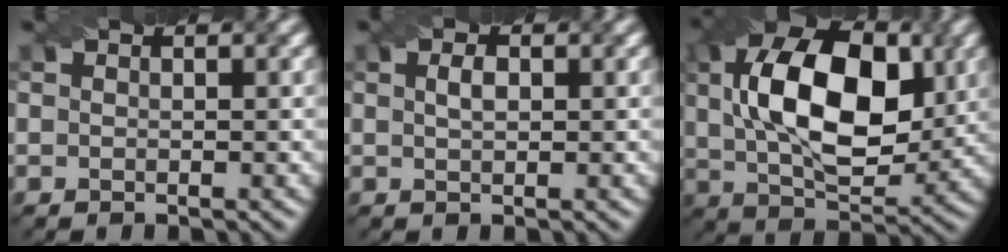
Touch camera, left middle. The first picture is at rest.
{"total": 1.4, "force": [0.3, 0.7, 1.1], "torque": [-0.024, 0.002, 0.007]}
{"total": 13.2, "force": [2.0, 7.4, 10.7], "torque": [-0.183, 0.014, 0.034]}